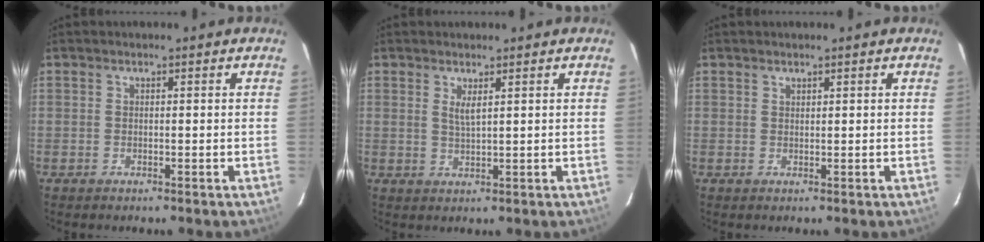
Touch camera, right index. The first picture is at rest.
{"total": 2.0, "force": [1.1, 0.1, 1.7], "torque": [-0.029, 0.000, 0.020]}
{"total": 0.6, "force": [0.5, 0.2, 0.0], "torque": [0.000, 0.001, 0.011]}